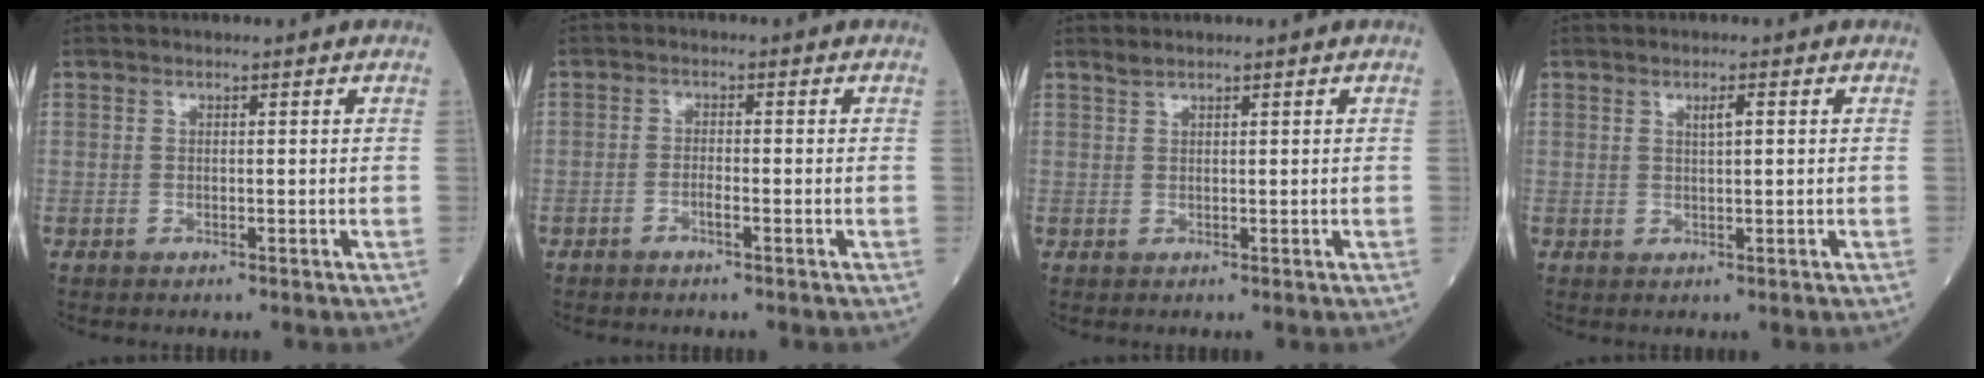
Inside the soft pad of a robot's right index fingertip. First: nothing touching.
{"total": 1.4, "force": [-0.9, 0.2, 1.0], "torque": [-0.020, 0.003, -0.019]}
{"total": 0.7, "force": [0.7, 0.0, 0.1], "torque": [-0.008, 0.008, 0.018]}
{"total": 1.5, "force": [0.6, 0.2, 1.4], "torque": [-0.025, 0.000, 0.009]}